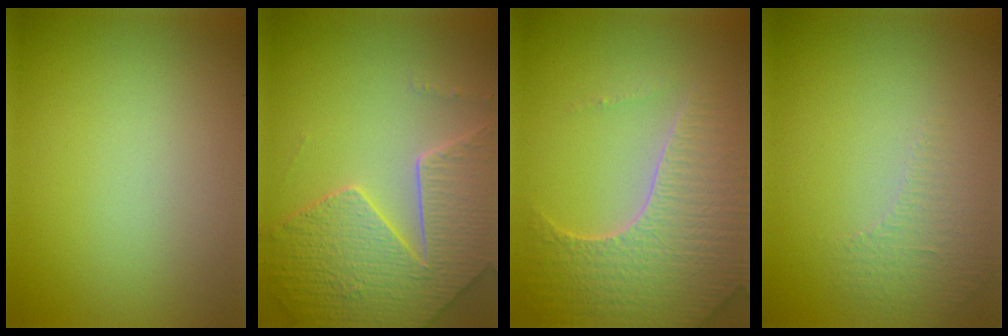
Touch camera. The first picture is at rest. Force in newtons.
{"total": 7.8, "press": 5.7, "slide": 5.3}
{"total": 6.7, "press": 6.4, "slide": 1.6}
{"total": 1.1, "press": 0.7, "slide": 0.8}